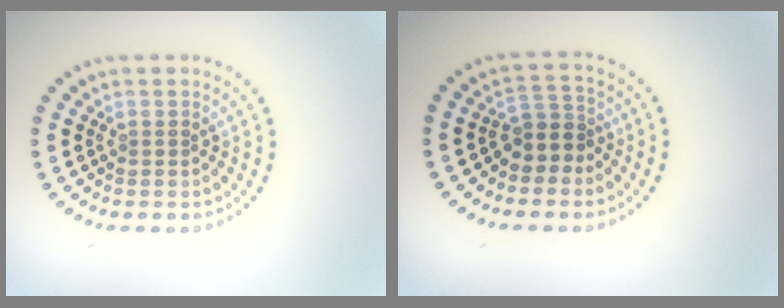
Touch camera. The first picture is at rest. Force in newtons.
{"total": 2.7, "press": 2.2, "slide": 1.6}